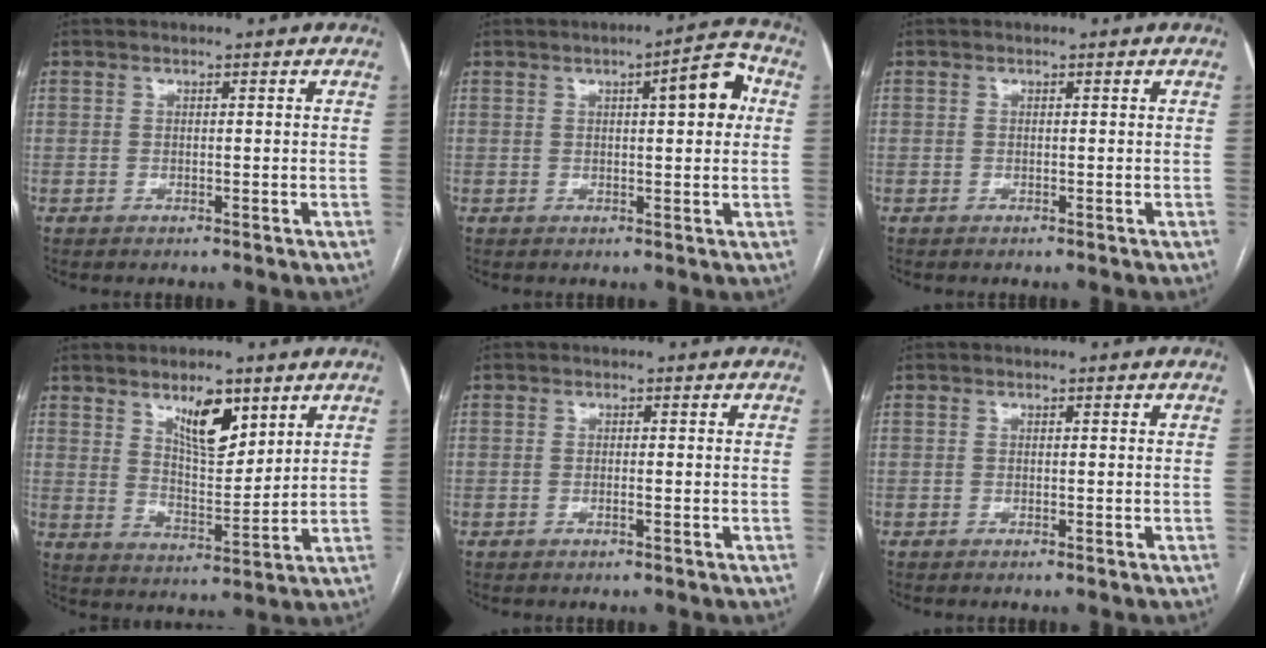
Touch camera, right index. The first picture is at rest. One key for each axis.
{"total": 6.8, "fx": 1.7, "fy": 1.5, "fz": 6.4, "tx": -0.084, "ty": 0.018, "tz": 0.017}
{"total": 0.0}
{"total": 8.5, "fx": 5.0, "fy": 3.0, "fz": 6.2, "tx": -0.108, "ty": -0.005, "tz": 0.093}
{"total": 0.6, "fx": -0.3, "fy": 0.0, "fz": 0.5, "tx": -0.010, "ty": 0.001, "tz": -0.004}
{"total": 0.0}